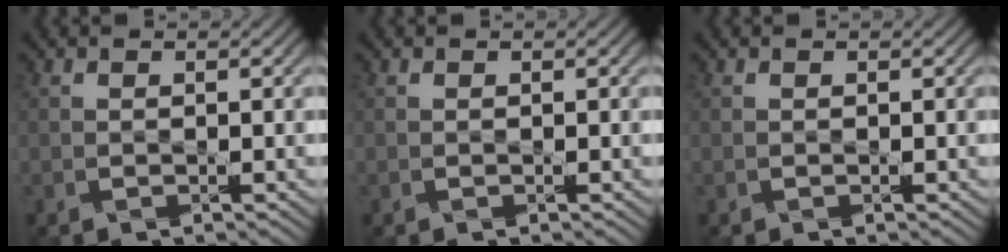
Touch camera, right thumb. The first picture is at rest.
{"total": 0.0}
{"total": 0.0}